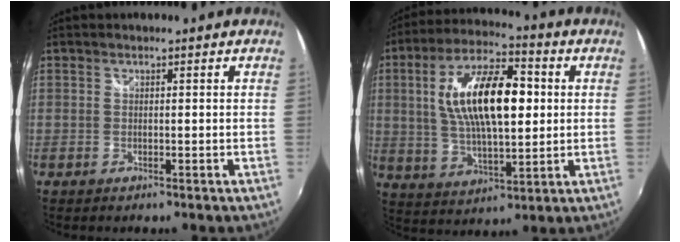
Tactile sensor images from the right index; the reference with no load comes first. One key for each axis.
{"total": 17.7, "fx": 2.7, "fy": 7.2, "fz": 15.9, "tx": -0.290, "ty": 0.016, "tz": 0.050}